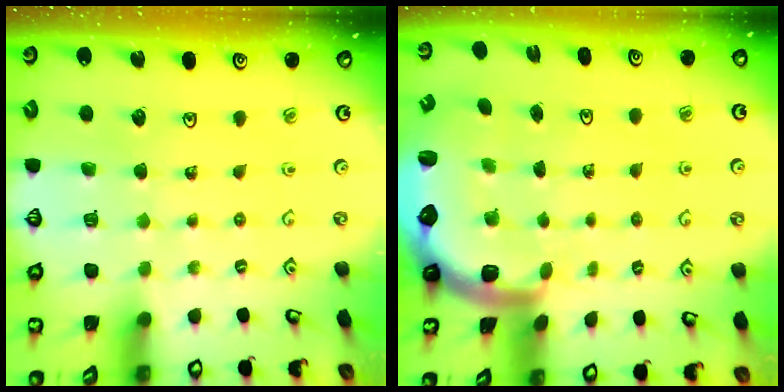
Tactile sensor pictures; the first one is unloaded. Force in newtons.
{"total": 2.9, "press": 2.6, "slide": 1.4}